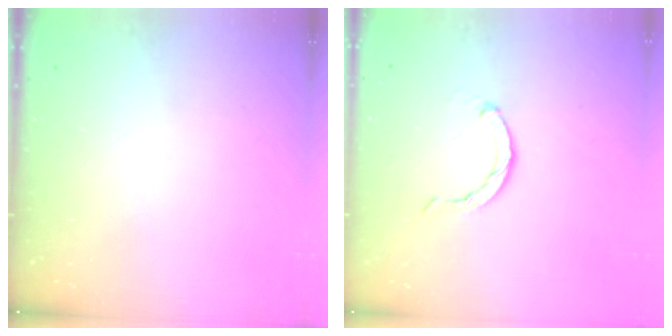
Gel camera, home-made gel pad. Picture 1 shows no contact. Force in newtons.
{"total": 3.1, "press": 3.0, "slide": 0.5}